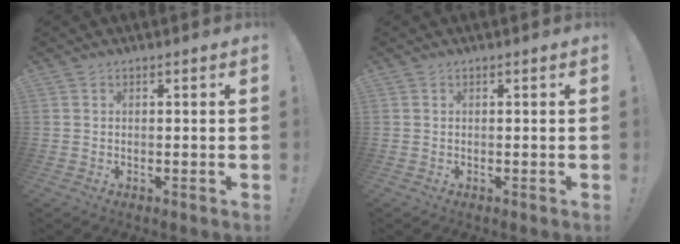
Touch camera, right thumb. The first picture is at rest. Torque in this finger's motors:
{"motor_torque": [0.00, 0.00, 0.01, 0.01, 0.00]}